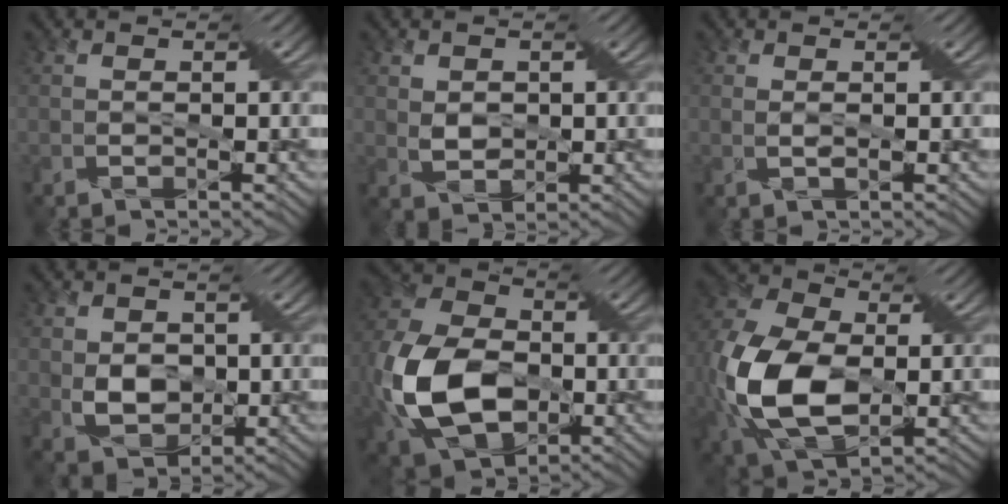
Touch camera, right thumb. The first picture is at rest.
{"total": 2.5, "force": [0.9, 1.7, 1.5], "torque": [-0.053, -0.003, 0.016]}
{"total": 1.3, "force": [0.2, 0.2, 1.2], "torque": [-0.028, -0.002, 0.007]}
{"total": 4.6, "force": [0.2, 3.4, 3.1], "torque": [-0.084, -0.007, -0.001]}
{"total": 15.5, "force": [-3.6, 10.2, 11.0], "torque": [-0.291, -0.029, -0.071]}
{"total": 16.0, "force": [-2.3, 9.8, 12.5], "torque": [-0.316, -0.026, -0.041]}